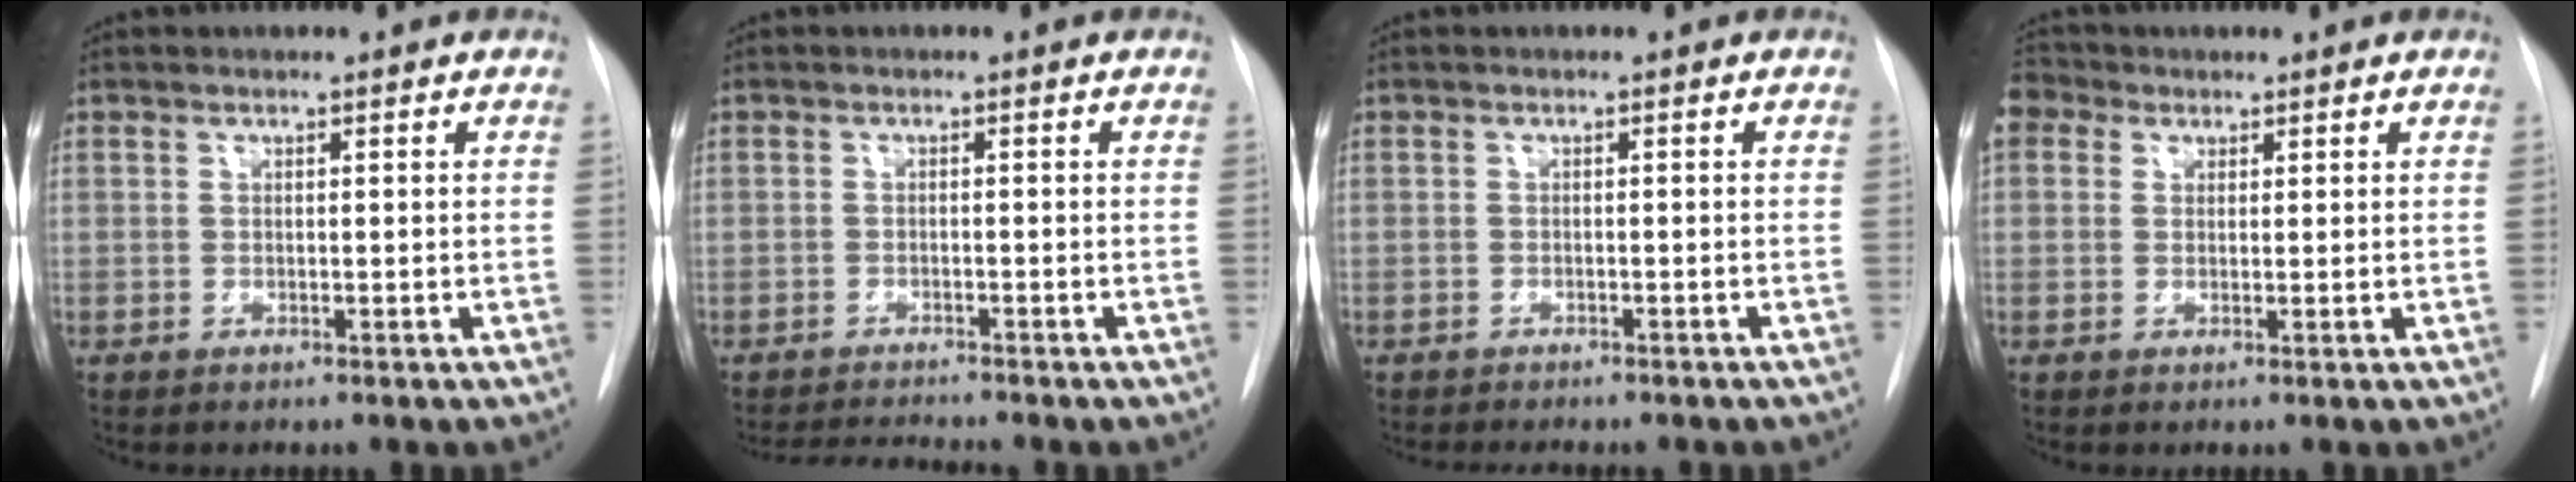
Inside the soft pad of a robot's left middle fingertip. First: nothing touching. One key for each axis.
{"total": 3.6, "fx": -3.5, "fy": -0.8, "fz": 0.5, "tx": -0.009, "ty": -0.017, "tz": -0.058}
{"total": 5.5, "fx": -4.8, "fy": 1.4, "fz": 2.4, "tx": -0.030, "ty": -0.006, "tz": -0.057}
{"total": 3.8, "fx": 1.8, "fy": 3.1, "fz": 1.2, "tx": -0.033, "ty": 0.018, "tz": 0.034}